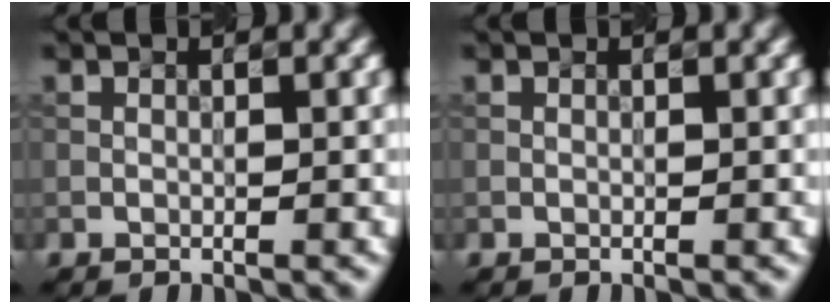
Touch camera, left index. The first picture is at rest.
{"total": 0.0}